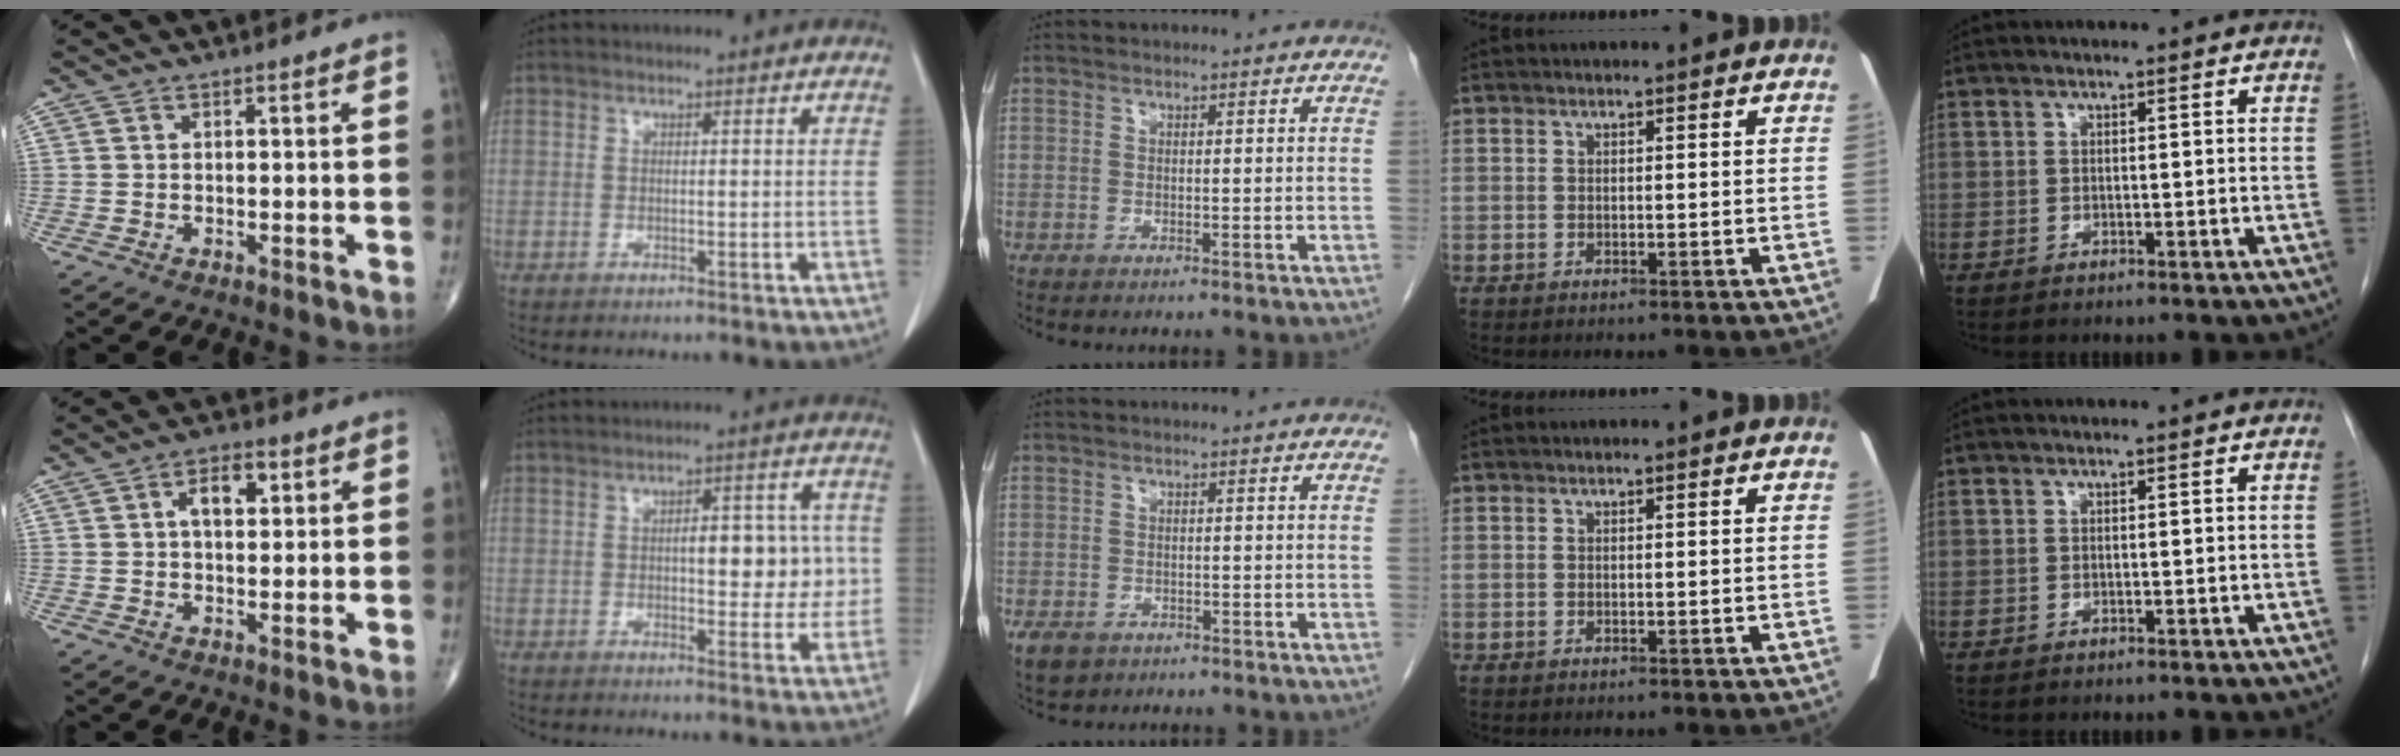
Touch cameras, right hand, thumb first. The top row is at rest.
{"thumb": {"total": 5.7, "force": [1.6, 3.1, 4.5], "torque": [-0.060, 0.005, 0.023]}, "index": {"total": 8.1, "force": [0.2, 3.5, 7.3], "torque": [-0.088, 0.018, 0.008]}, "middle": {"total": 4.0, "force": [-2.5, 2.8, 1.5], "torque": [-0.028, -0.003, -0.035]}}